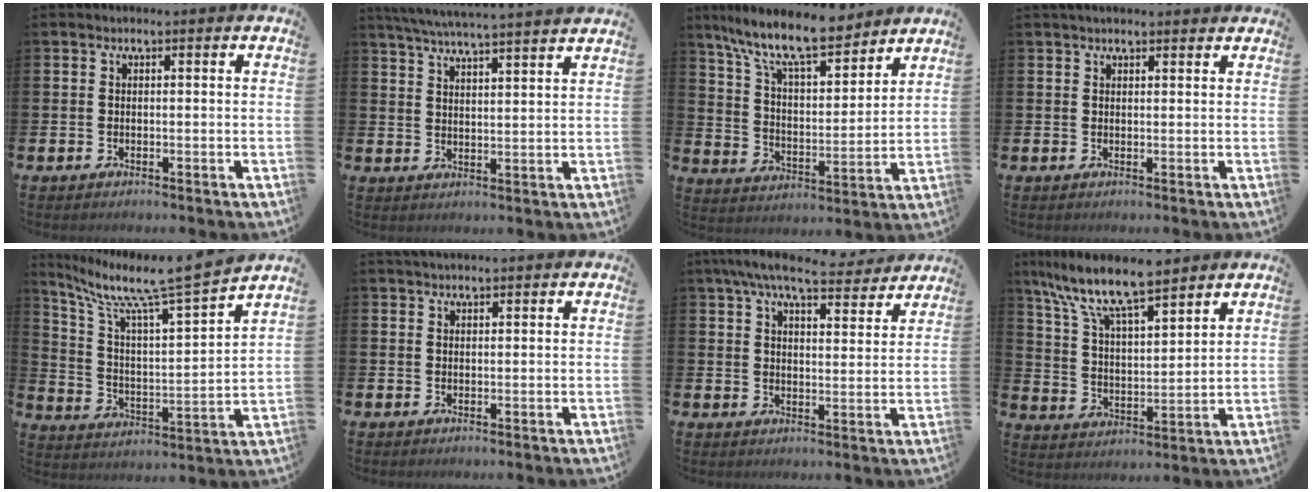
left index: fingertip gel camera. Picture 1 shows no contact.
{"total": 6.1, "force": [5.8, -0.4, 1.6], "torque": [-0.053, -0.031, 0.105]}
{"total": 11.5, "force": [10.0, 2.5, 5.2], "torque": [-0.125, -0.058, 0.172]}
{"total": 1.6, "force": [1.6, 0.3, 0.4], "torque": [0.000, -0.002, 0.027]}
{"total": 9.7, "force": [8.3, 0.6, 5.0], "torque": [-0.136, -0.058, 0.133]}
{"total": 1.8, "force": [1.7, 0.3, 0.4], "torque": [-0.001, -0.002, 0.029]}
{"total": 7.8, "force": [6.9, 1.5, 3.3], "torque": [-0.065, -0.035, 0.119]}
{"total": 10.2, "force": [8.8, 2.2, 4.8], "torque": [-0.121, -0.048, 0.152]}